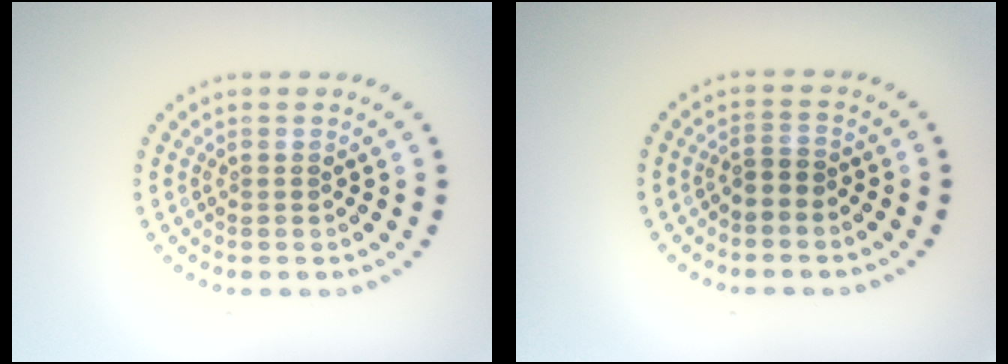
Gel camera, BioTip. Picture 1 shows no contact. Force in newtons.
{"total": 1.3, "press": 1.0, "slide": 0.8}